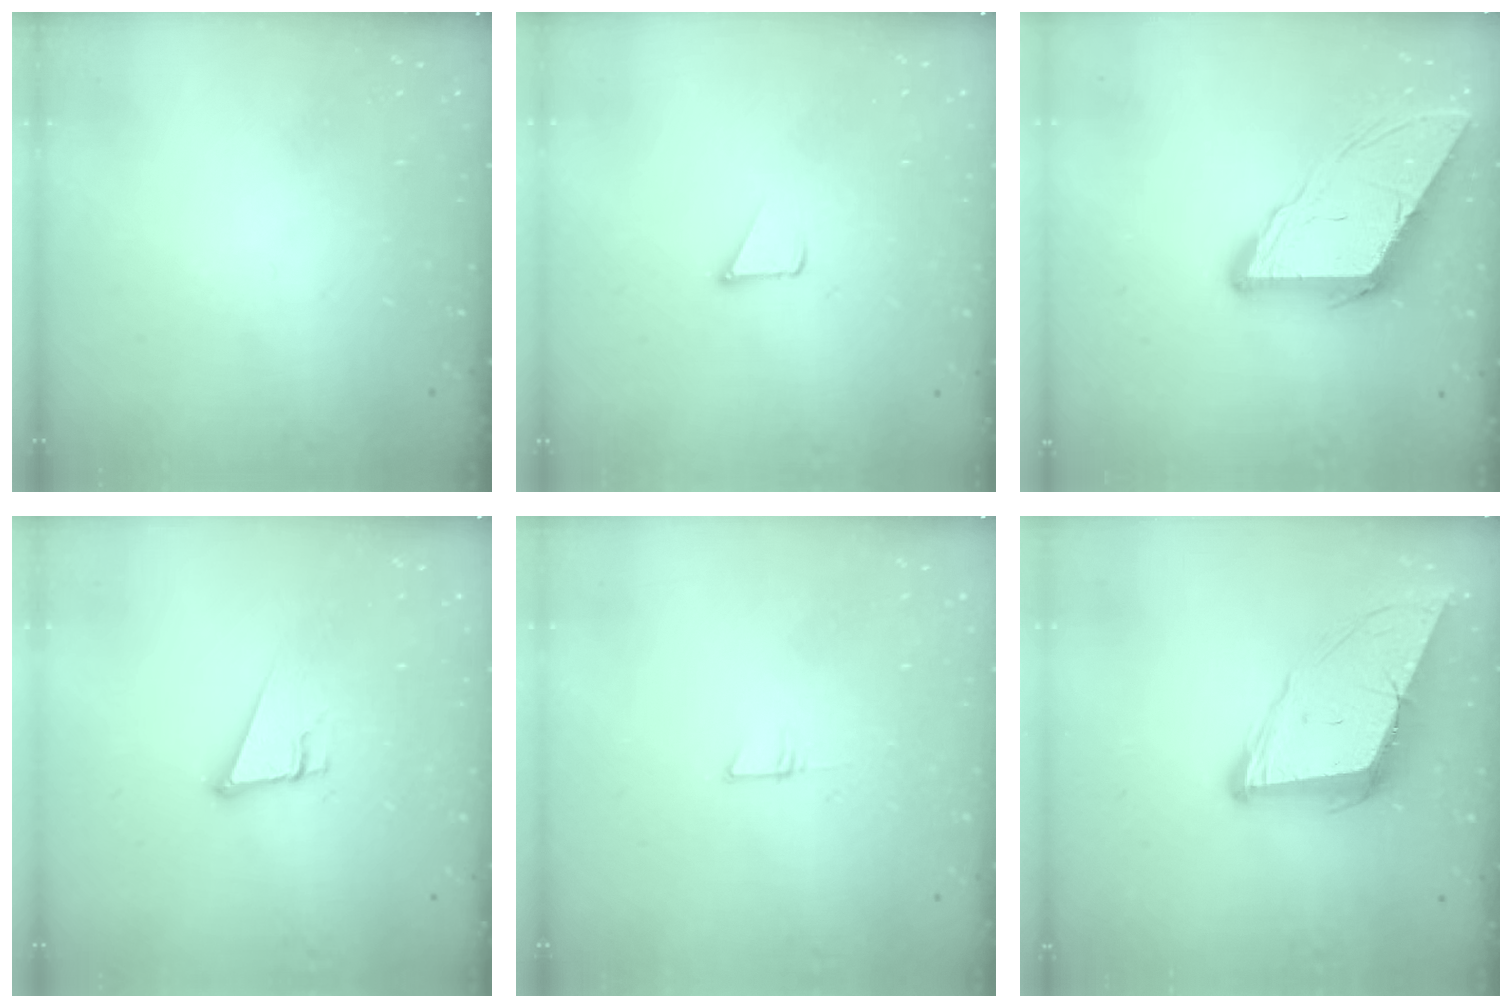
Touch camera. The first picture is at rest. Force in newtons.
{"total": 1.6, "press": 1.6, "slide": 0.1}
{"total": 8.8, "press": 8.8, "slide": 1.0}
{"total": 8.4, "press": 8.0, "slide": 2.5}
{"total": 5.6, "press": 5.6, "slide": 0.5}
{"total": 11.4, "press": 10.8, "slide": 3.7}